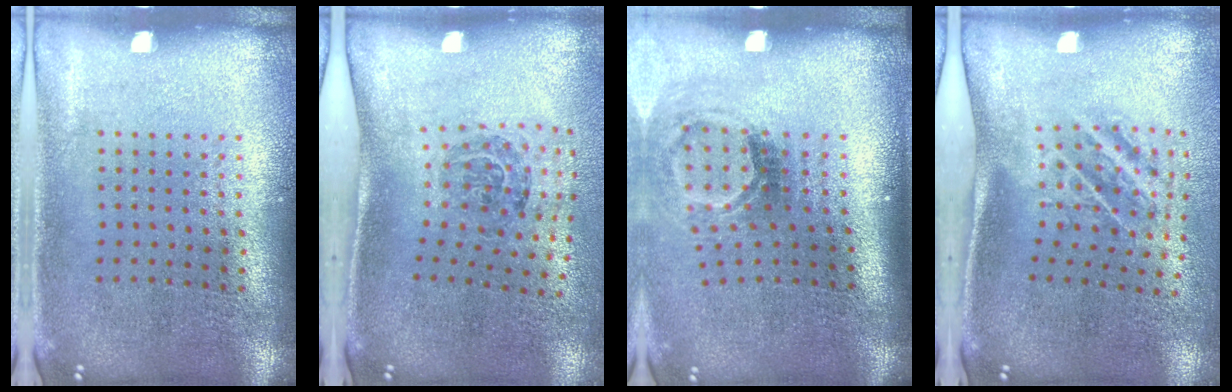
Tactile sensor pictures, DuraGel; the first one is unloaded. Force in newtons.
{"total": 1.8, "press": 1.2, "slide": 1.4}
{"total": 1.9, "press": 1.2, "slide": 1.5}
{"total": 1.9, "press": 1.1, "slide": 1.6}